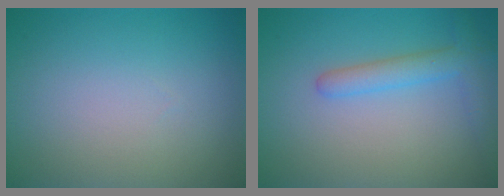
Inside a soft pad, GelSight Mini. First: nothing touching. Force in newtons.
{"total": 2.9, "press": 2.9, "slide": 0.2}